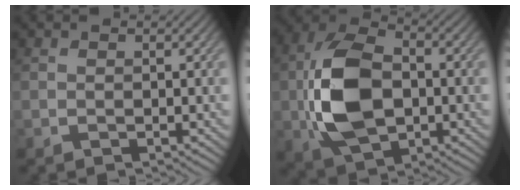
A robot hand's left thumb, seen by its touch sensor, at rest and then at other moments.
{"total": 13.2, "force": [-1.6, 8.3, 10.1], "torque": [-0.241, -0.002, -0.039]}